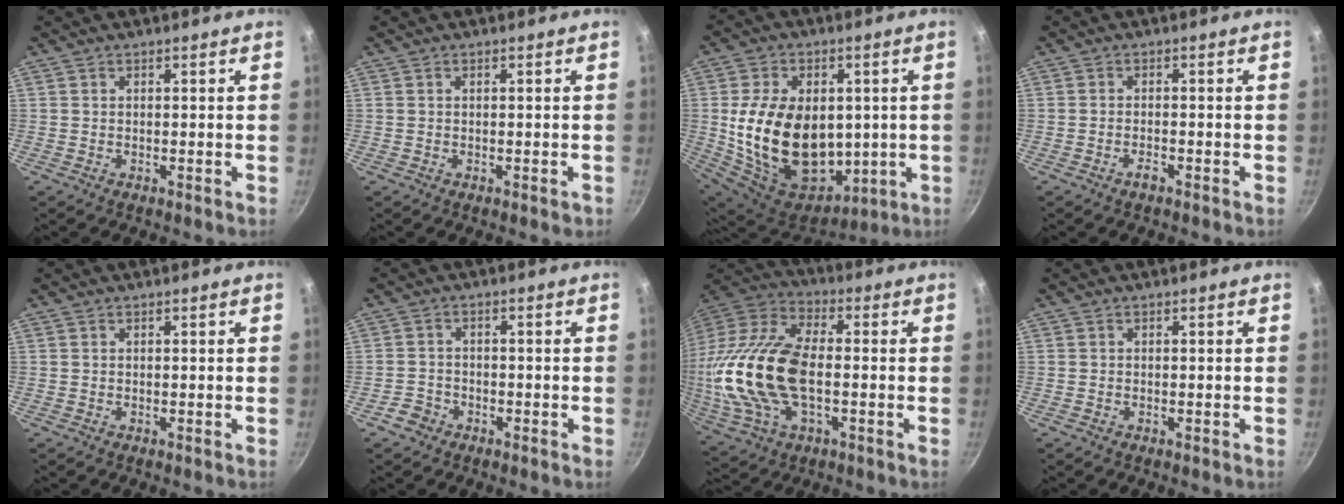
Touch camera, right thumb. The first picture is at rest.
{"total": 0.7, "force": [-0.2, 0.3, 0.6], "torque": [-0.006, 0.001, -0.002]}
{"total": 24.3, "force": [0.7, 16.8, 17.6], "torque": [-0.291, -0.012, 0.035]}
{"total": 1.4, "force": [-1.1, 0.3, 0.8], "torque": [-0.021, 0.010, -0.023]}
{"total": 0.0}
{"total": 3.1, "force": [-2.1, 2.3, 0.5], "torque": [-0.006, 0.027, -0.036]}
{"total": 23.6, "force": [-1.7, 12.7, 19.8], "torque": [-0.411, 0.027, -0.037]}
{"total": 0.0}